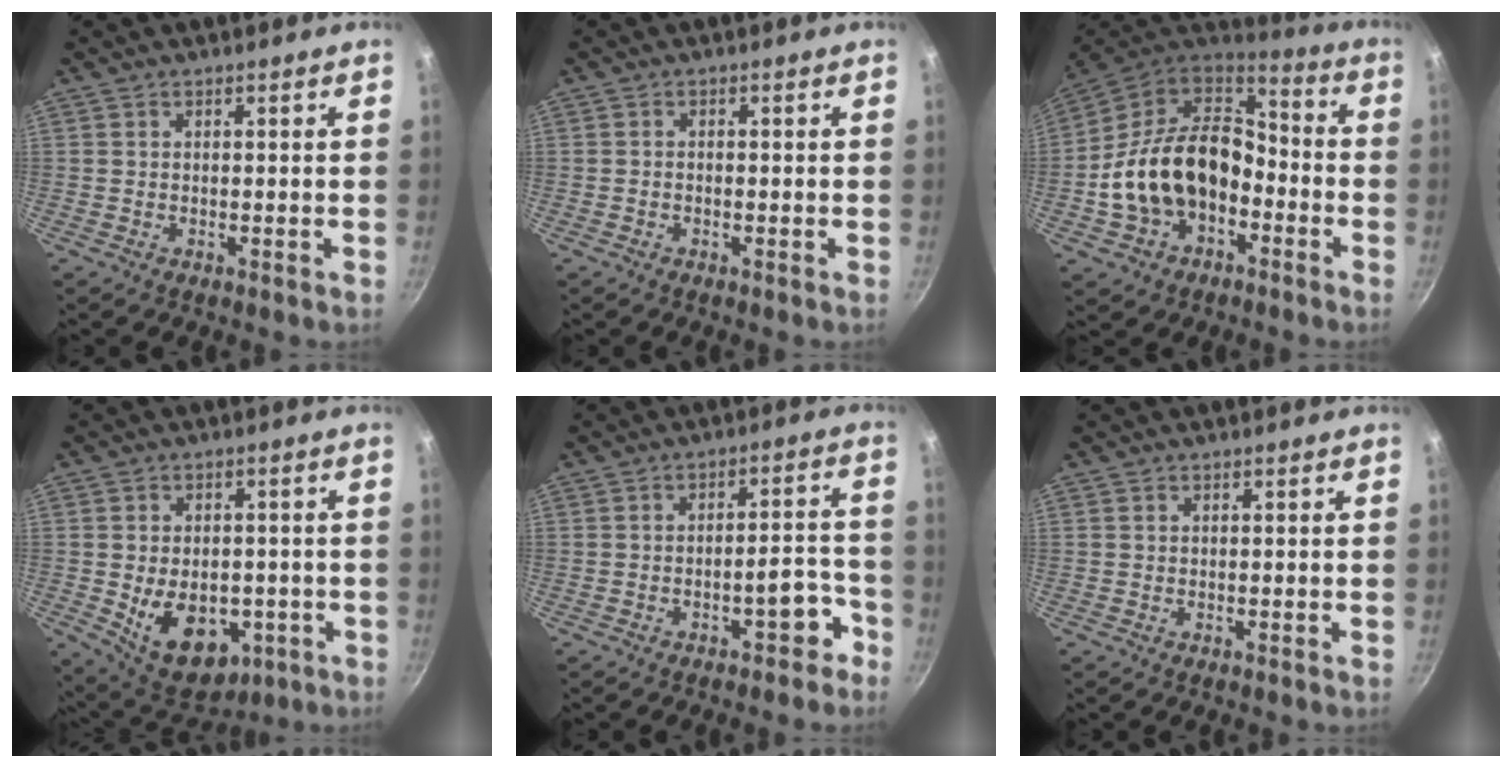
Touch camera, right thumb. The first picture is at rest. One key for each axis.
{"total": 0.8, "fx": -0.5, "fy": 0.4, "fz": 0.4, "tx": -0.011, "ty": 0.005, "tz": -0.011}
{"total": 20.4, "fx": -4.2, "fy": 14.3, "fz": 13.8, "tx": -0.230, "ty": 0.060, "tz": -0.076}
{"total": 13.9, "fx": -3.3, "fy": 9.3, "fz": 9.8, "tx": -0.119, "ty": -0.004, "tz": -0.026}
{"total": 6.6, "fx": -3.9, "fy": 2.6, "fz": 4.7, "tx": -0.032, "ty": 0.050, "tz": -0.039}
{"total": 0.0}